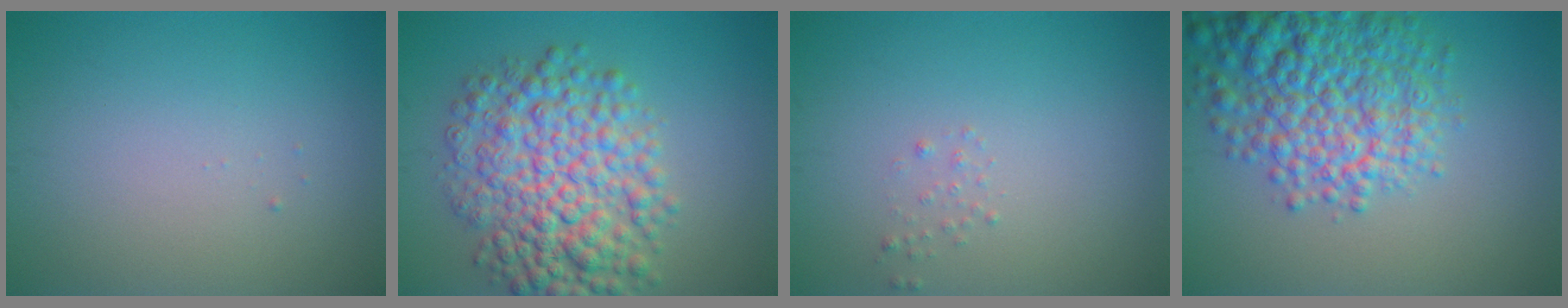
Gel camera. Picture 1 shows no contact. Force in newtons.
{"total": 8.6, "press": 8.6, "slide": 0.0}
{"total": 0.6, "press": 0.6, "slide": 0.0}
{"total": 8.6, "press": 8.6, "slide": 0.3}